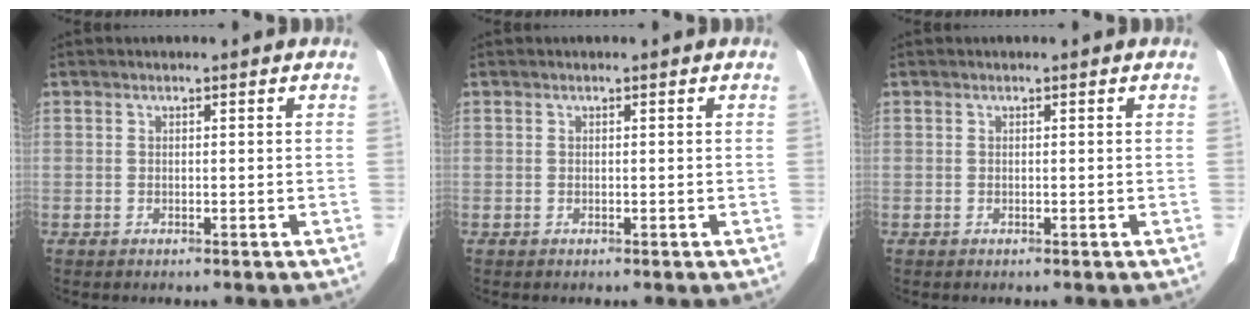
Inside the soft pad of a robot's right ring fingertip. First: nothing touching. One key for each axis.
{"total": 0.0}
{"total": 0.0}